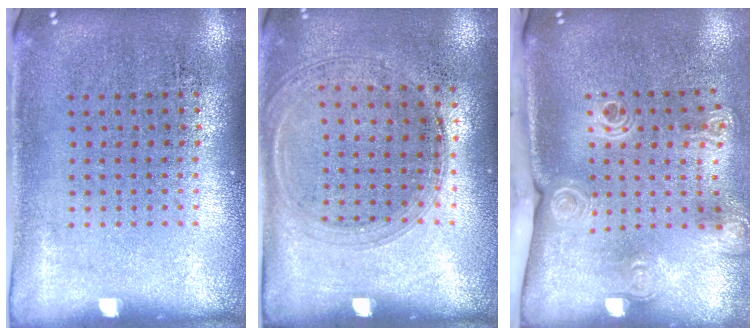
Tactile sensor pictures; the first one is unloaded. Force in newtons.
{"total": 1.3, "press": 1.2, "slide": 0.5}
{"total": 2.0, "press": 1.5, "slide": 1.4}